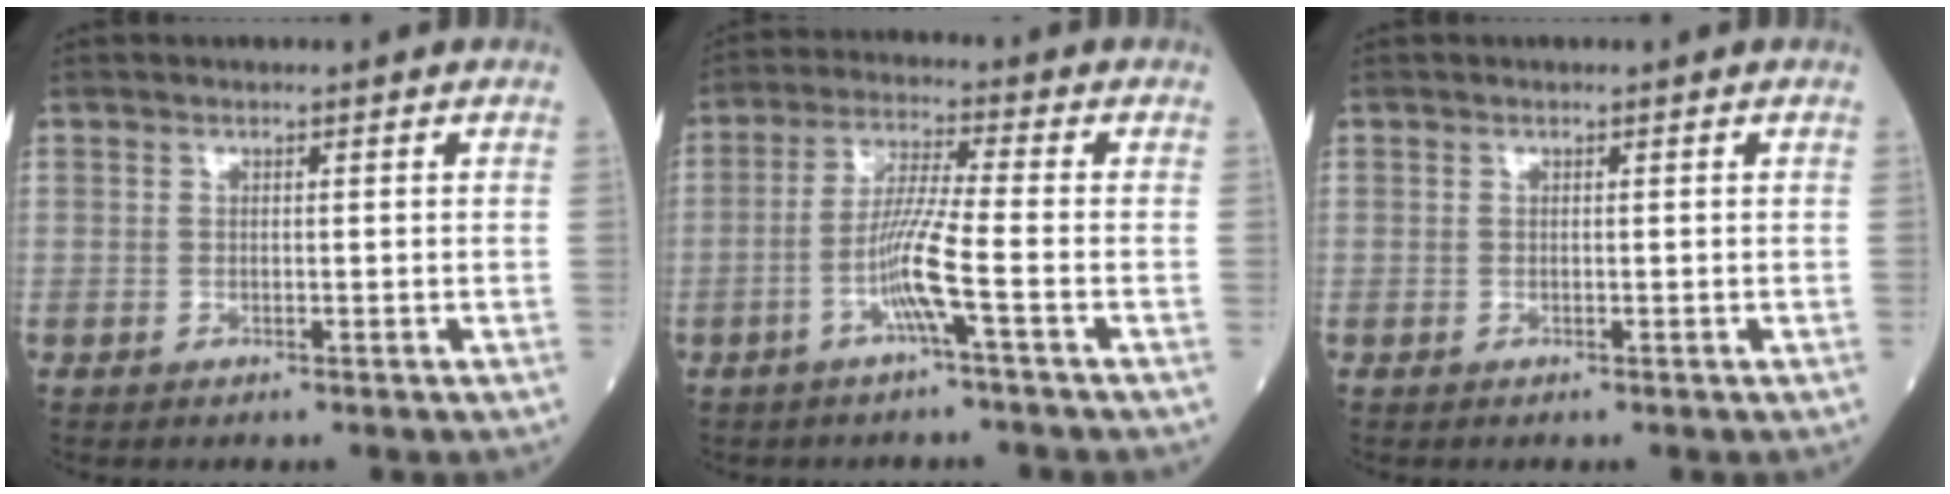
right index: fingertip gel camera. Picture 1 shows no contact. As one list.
[{"total": 6.8, "force": [-2.6, -1.0, 6.2], "torque": [-0.125, 0.003, -0.053]}, {"total": 0.0}]